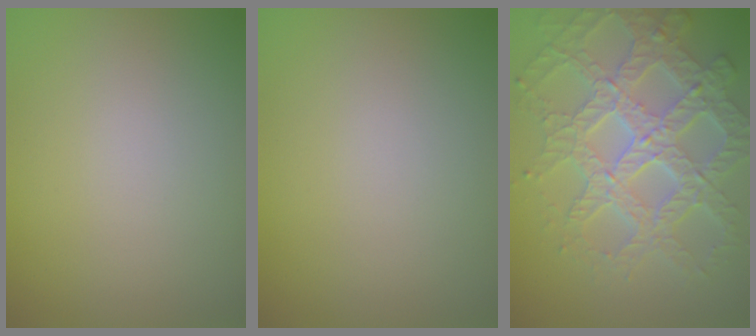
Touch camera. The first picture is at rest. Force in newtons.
{"total": 0.0}
{"total": 7.8, "press": 6.2, "slide": 4.8}